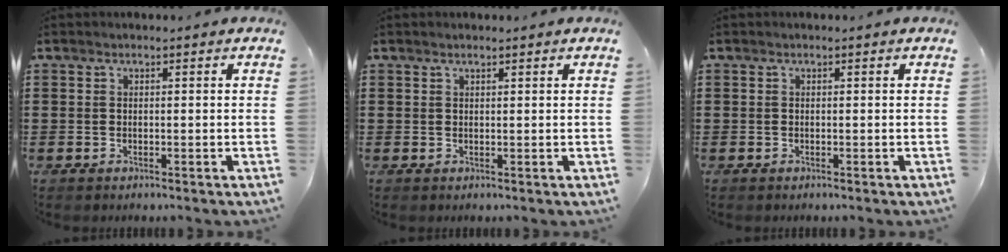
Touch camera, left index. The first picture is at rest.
{"total": 0.7, "force": [0.5, 0.0, 0.4], "torque": [-0.008, -0.001, 0.010]}
{"total": 0.0}